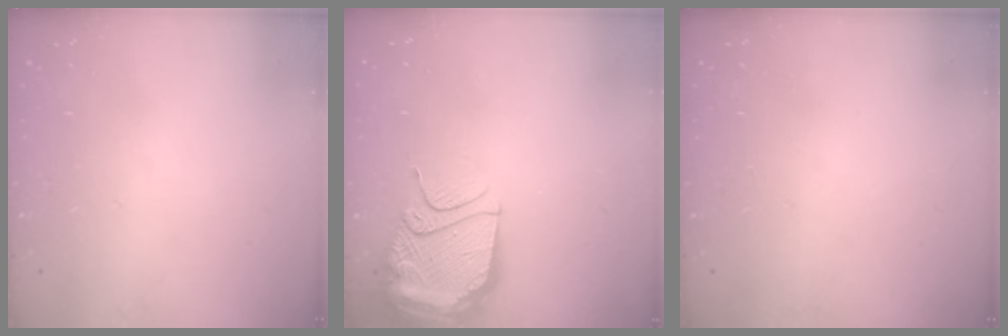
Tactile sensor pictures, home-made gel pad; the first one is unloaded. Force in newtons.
{"total": 14.2, "press": 14.2, "slide": 1.4}
{"total": 0.0}